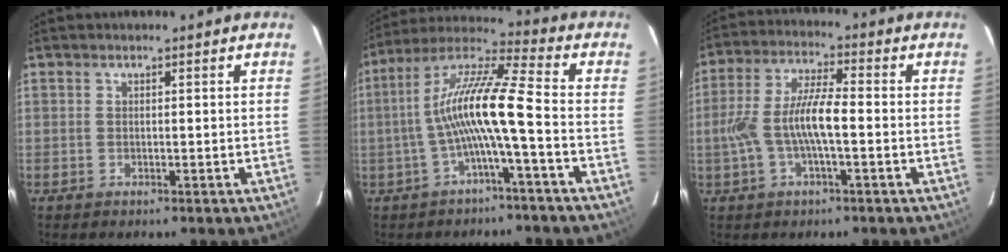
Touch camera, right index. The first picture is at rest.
{"total": 12.0, "force": [-2.8, 0.3, 11.7], "torque": [-0.232, 0.017, -0.054]}
{"total": 9.9, "force": [-1.8, 2.5, 9.4], "torque": [-0.196, 0.008, -0.031]}